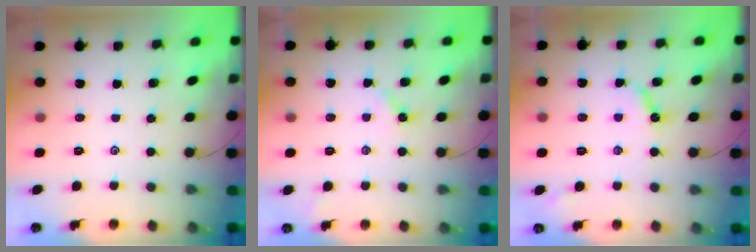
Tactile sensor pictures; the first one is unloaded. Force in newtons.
{"total": 3.0, "press": 3.0, "slide": 0.3}
{"total": 5.8, "press": 5.8, "slide": 0.6}